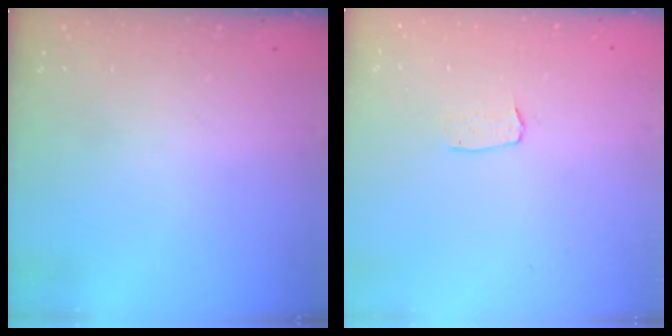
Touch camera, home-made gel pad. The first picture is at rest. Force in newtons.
{"total": 3.0, "press": 3.0, "slide": 0.2}